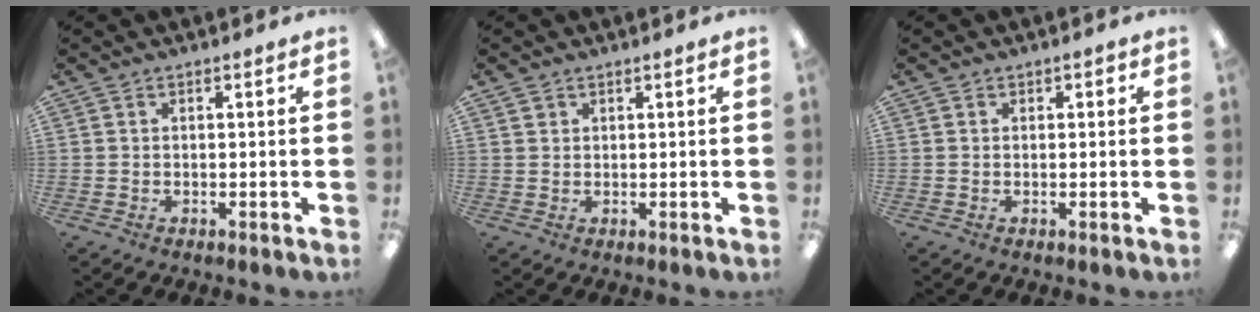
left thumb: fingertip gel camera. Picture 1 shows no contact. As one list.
[{"total": 1.7, "force": [1.1, 1.2, 0.4], "torque": [-0.011, 0.000, 0.022]}, {"total": 1.0, "force": [0.3, 0.9, 0.3], "torque": [-0.006, 0.004, 0.004]}]